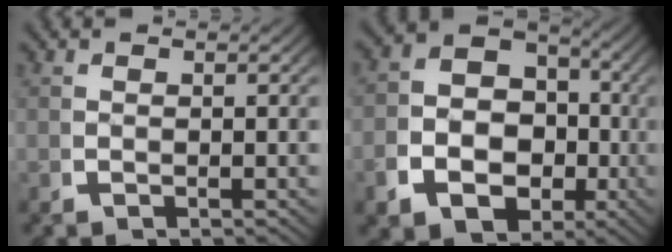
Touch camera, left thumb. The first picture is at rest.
{"total": 12.2, "force": [-1.3, 9.9, 7.0], "torque": [-0.142, -0.031, -0.018]}